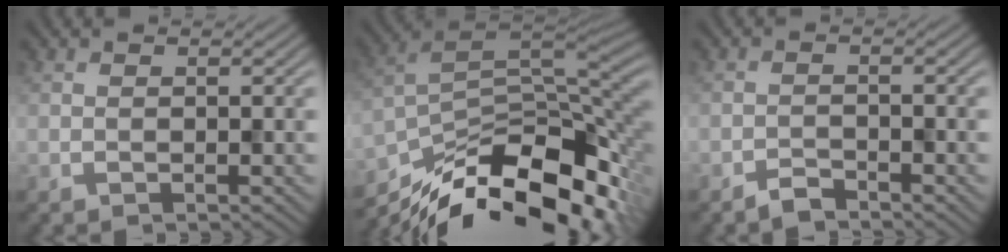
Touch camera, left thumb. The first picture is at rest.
{"total": 16.0, "force": [-10.1, 6.7, 10.5], "torque": [-0.215, -0.025, -0.164]}
{"total": 1.8, "force": [-1.6, 0.3, 0.5], "torque": [-0.008, 0.004, -0.036]}